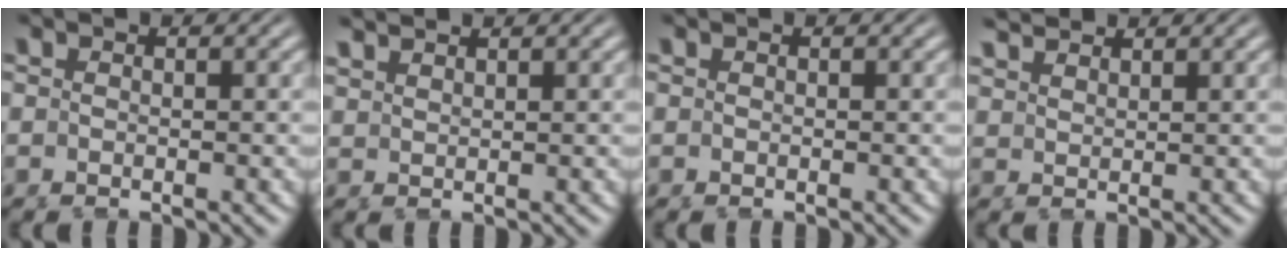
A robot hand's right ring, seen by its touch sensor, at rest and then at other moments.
{"total": 1.5, "force": [1.5, 0.2, 0.1], "torque": [0.001, 0.003, 0.031]}
{"total": 0.0}
{"total": 2.1, "force": [2.1, 0.4, 0.3], "torque": [-0.002, 0.001, 0.042]}